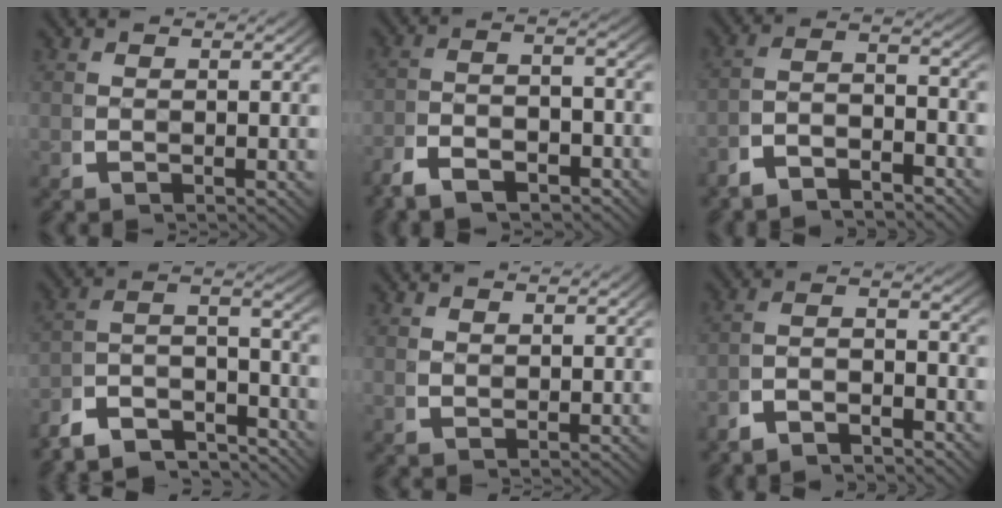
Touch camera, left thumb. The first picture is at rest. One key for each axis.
{"total": 3.9, "fx": -2.5, "fy": 1.5, "fz": 2.6, "tx": -0.046, "ty": -0.006, "tz": -0.045}
{"total": 4.8, "fx": -2.3, "fy": 2.6, "fz": 3.3, "tx": -0.053, "ty": -0.014, "tz": -0.046}
{"total": 10.6, "fx": -4.6, "fy": 6.7, "fz": 6.8, "tx": -0.131, "ty": -0.036, "tz": -0.073}
{"total": 1.3, "fx": 1.3, "fy": -0.1, "fz": 0.1, "tx": -0.001, "ty": 0.000, "tz": 0.031}
{"total": 3.4, "fx": -2.2, "fy": 1.6, "fz": 2.1, "tx": -0.034, "ty": -0.011, "tz": -0.044}